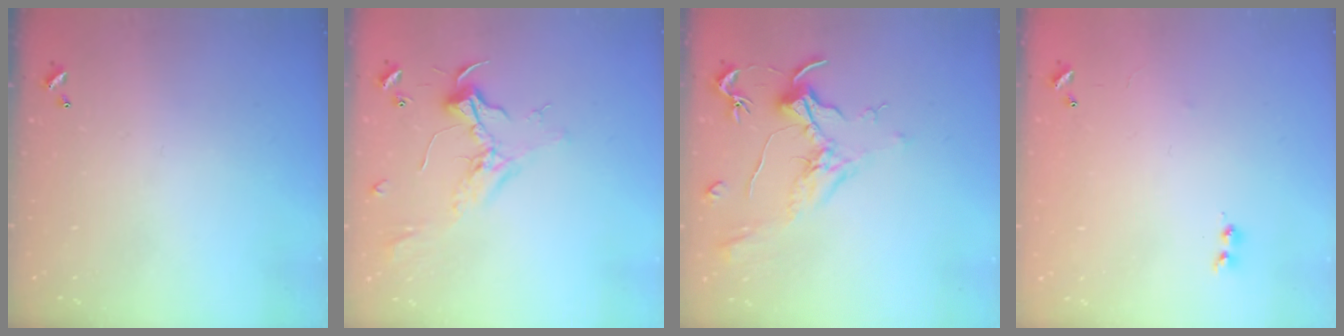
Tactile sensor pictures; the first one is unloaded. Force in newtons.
{"total": 2.4, "press": 2.3, "slide": 0.8}
{"total": 1.9, "press": 1.7, "slide": 0.9}
{"total": 7.3, "press": 7.3, "slide": 0.5}